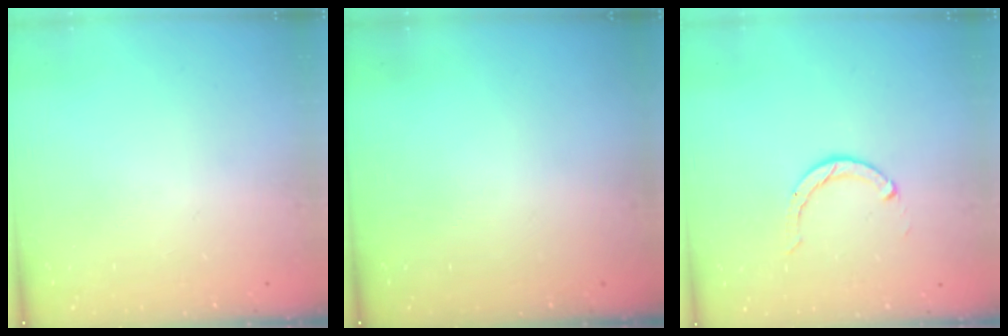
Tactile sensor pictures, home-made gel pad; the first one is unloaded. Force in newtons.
{"total": 0.0}
{"total": 2.3, "press": 2.3, "slide": 0.4}